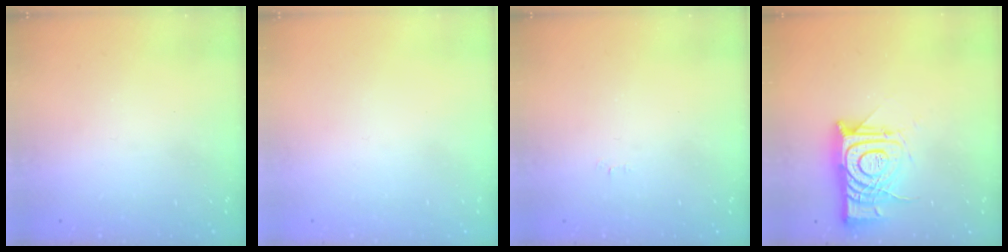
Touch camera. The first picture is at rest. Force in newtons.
{"total": 1.6, "press": 1.6, "slide": 0.1}
{"total": 2.5, "press": 2.5, "slide": 0.3}
{"total": 14.0, "press": 14.0, "slide": 1.4}